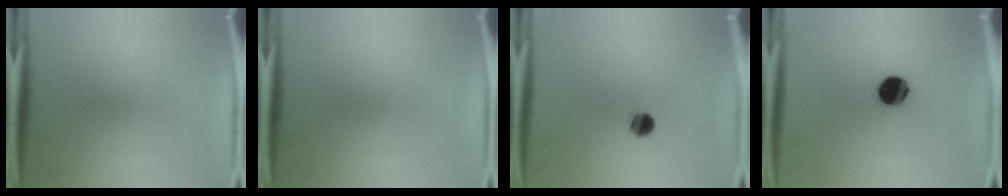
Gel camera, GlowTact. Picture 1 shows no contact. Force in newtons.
{"total": 0.0}
{"total": 4.0}
{"total": 11.5}